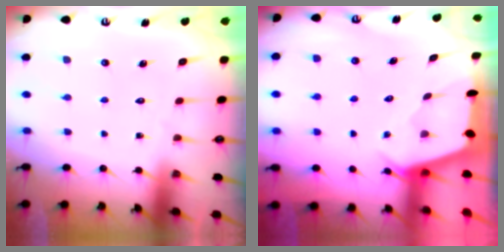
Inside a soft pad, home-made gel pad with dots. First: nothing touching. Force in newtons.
{"total": 2.4, "press": 2.4, "slide": 0.3}